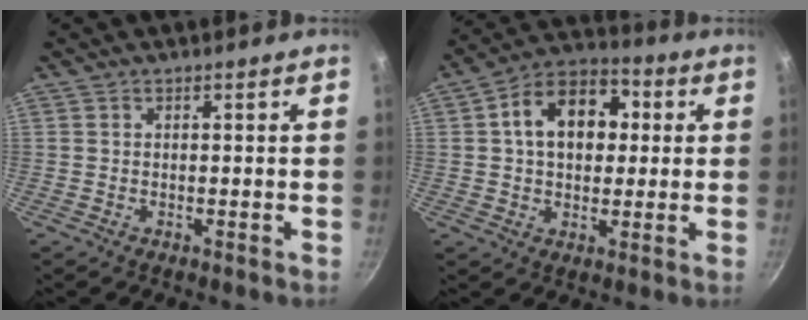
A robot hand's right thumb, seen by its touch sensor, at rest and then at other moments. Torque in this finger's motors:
{"motor_torque": [0.45, 3.00, 0.88, -0.06, 0.12]}